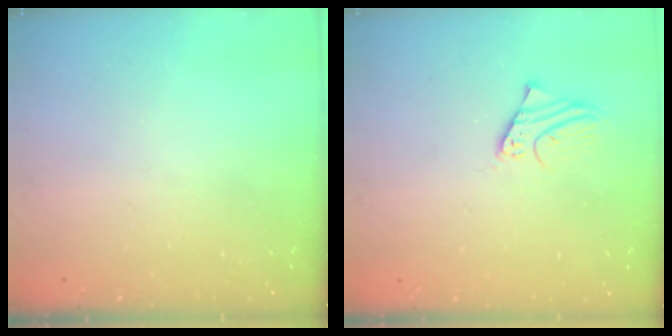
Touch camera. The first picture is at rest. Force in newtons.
{"total": 2.2, "press": 2.2, "slide": 0.1}